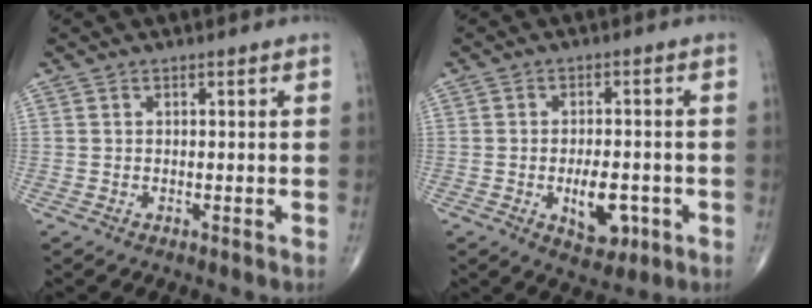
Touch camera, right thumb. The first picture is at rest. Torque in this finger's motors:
{"motor_torque": [1.06, 0.66, 1.00, -0.14, 0.17]}